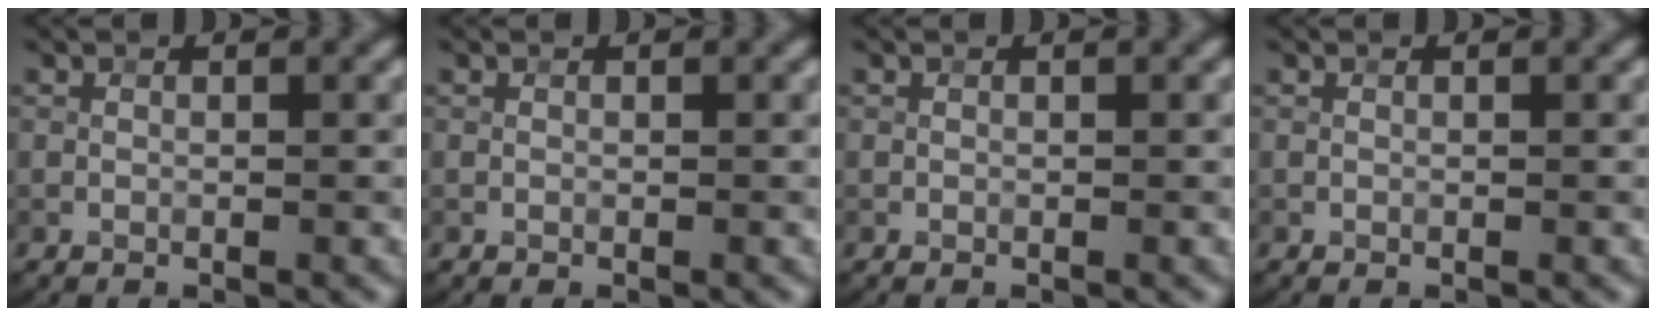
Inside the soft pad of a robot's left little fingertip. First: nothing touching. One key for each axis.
{"total": 0.0}
{"total": 0.0}
{"total": 0.0}